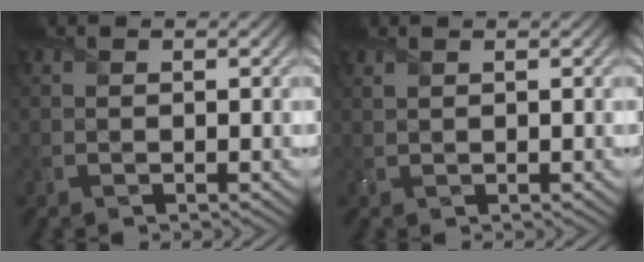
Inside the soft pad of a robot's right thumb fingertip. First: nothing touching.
{"total": 0.7, "force": [0.6, 0.0, 0.2], "torque": [-0.011, 0.001, 0.015]}